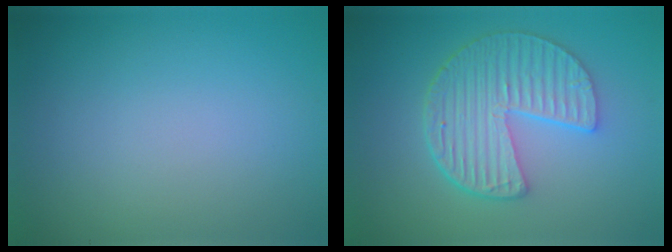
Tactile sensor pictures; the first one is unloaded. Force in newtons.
{"total": 6.3, "press": 4.8, "slide": 4.1}